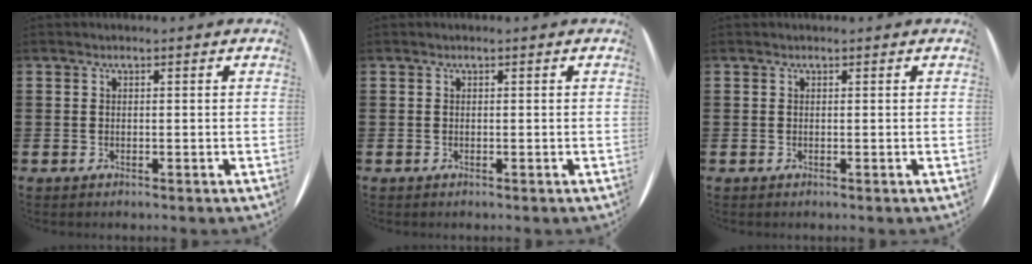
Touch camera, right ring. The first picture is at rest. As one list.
[{"total": 0.0}, {"total": 0.0}]